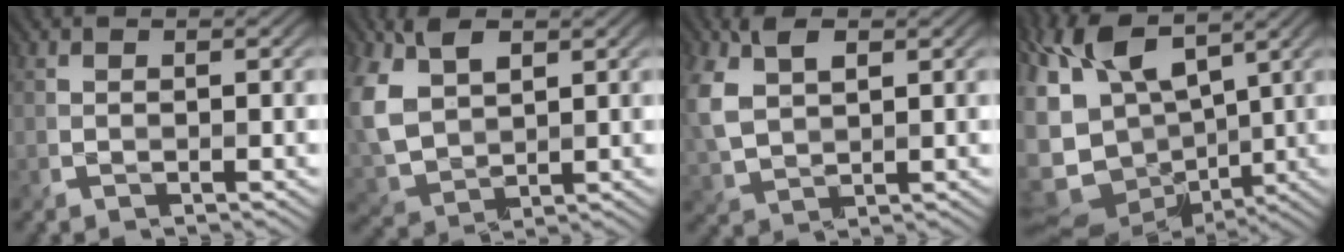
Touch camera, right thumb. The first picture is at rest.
{"total": 9.0, "force": [3.0, 5.8, 6.3], "torque": [-0.172, -0.002, 0.062]}
{"total": 7.2, "force": [2.1, 4.4, 5.3], "torque": [-0.138, 0.004, 0.042]}
{"total": 14.9, "force": [3.7, 9.3, 11.0], "torque": [-0.248, -0.004, 0.087]}